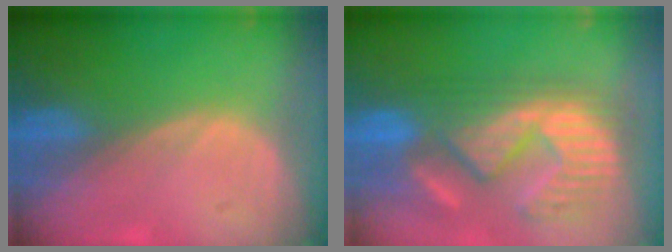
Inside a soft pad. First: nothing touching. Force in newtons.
{"total": 12.6, "press": 11.8, "slide": 4.4}